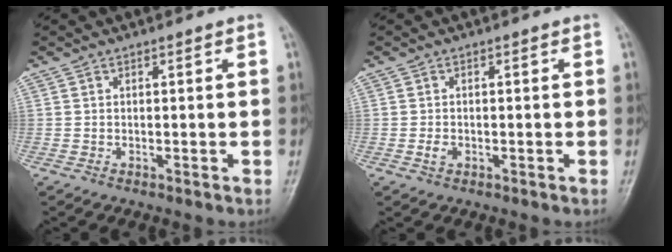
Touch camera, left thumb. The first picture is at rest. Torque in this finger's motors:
{"motor_torque": [0.01, -0.14, 0.22, 0.08, 0.00]}